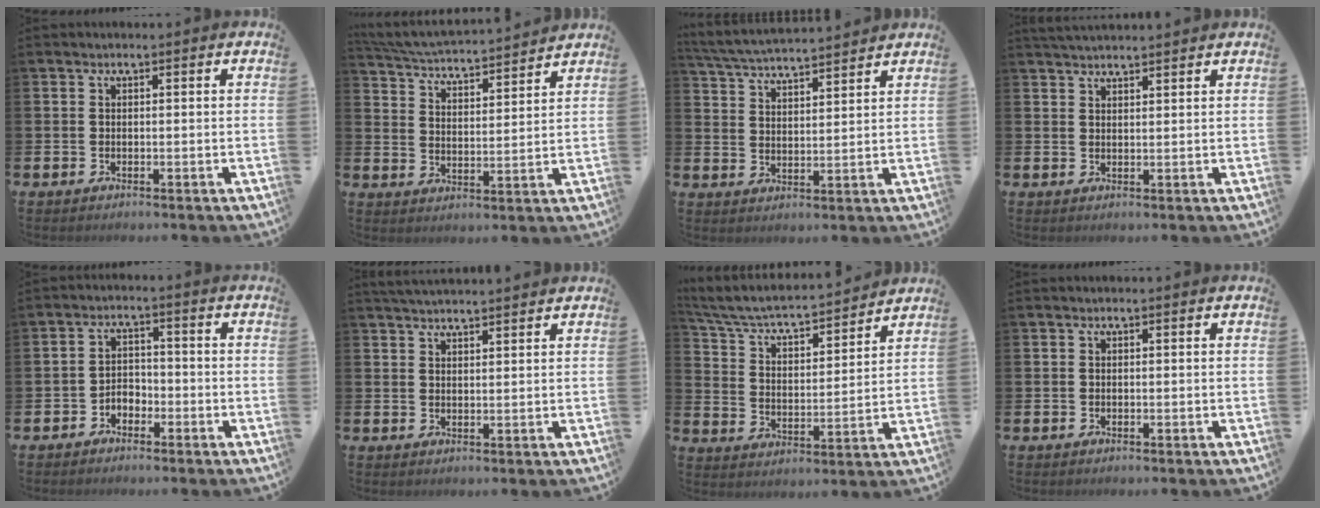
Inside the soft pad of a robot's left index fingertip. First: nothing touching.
{"total": 4.9, "force": [4.9, 0.1, 0.6], "torque": [-0.037, -0.044, 0.082]}
{"total": 5.0, "force": [4.9, 0.2, 0.9], "torque": [-0.040, -0.032, 0.085]}
{"total": 2.8, "force": [2.8, 0.2, 0.4], "torque": [-0.012, -0.009, 0.052]}
{"total": 2.4, "force": [-2.0, 1.3, 0.3], "torque": [-0.018, 0.007, -0.044]}
{"total": 3.1, "force": [3.1, 0.1, 0.3], "torque": [-0.012, -0.010, 0.057]}
{"total": 5.9, "force": [5.5, 1.2, 1.9], "torque": [-0.068, -0.047, 0.089]}
{"total": 0.0}